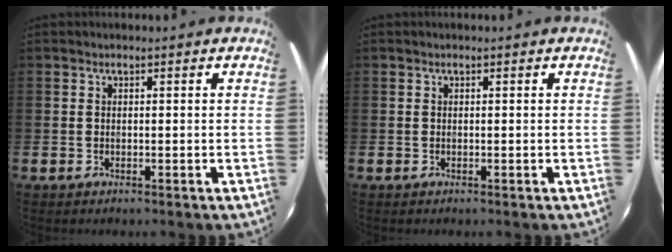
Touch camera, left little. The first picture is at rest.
{"total": 0.0}